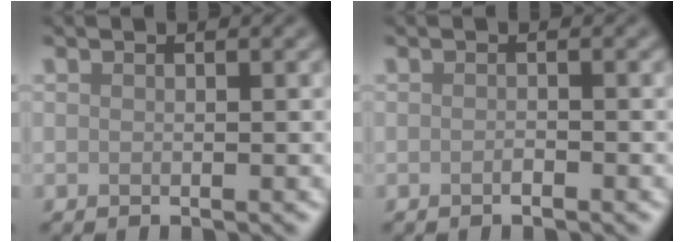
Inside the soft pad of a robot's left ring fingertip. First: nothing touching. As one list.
[{"total": 0.6, "force": [-0.4, 0.1, 0.4], "torque": [-0.008, 0.000, -0.007]}]